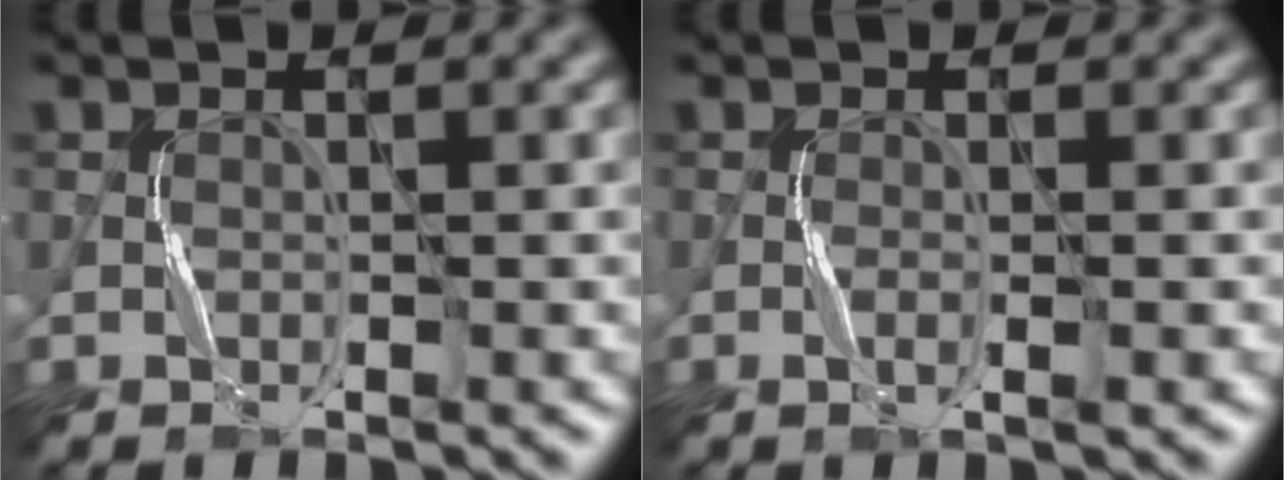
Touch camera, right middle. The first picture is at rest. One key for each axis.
{"total": 0.9, "fx": -0.3, "fy": -0.2, "fz": 0.8, "tx": -0.022, "ty": -0.001, "tz": -0.006}